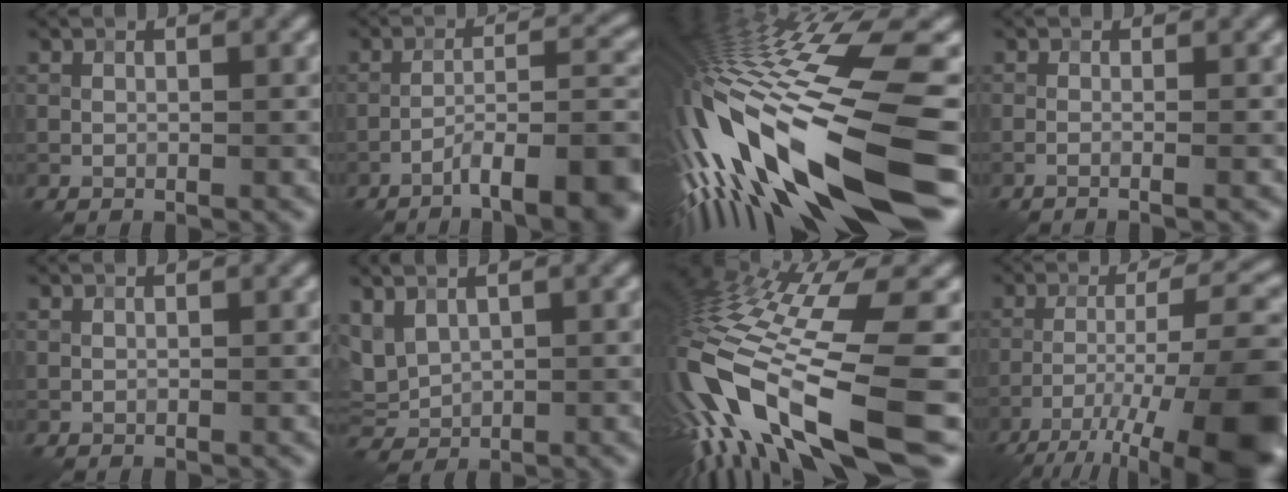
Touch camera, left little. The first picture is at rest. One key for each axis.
{"total": 9.2, "fx": -5.6, "fy": 2.0, "fz": 7.0, "tx": -0.099, "ty": 0.013, "tz": -0.086}
{"total": 18.1, "fx": -4.8, "fy": 3.9, "fz": 17.0, "tx": -0.316, "ty": -0.013, "tz": -0.075}
{"total": 1.8, "fx": -0.5, "fy": 0.6, "fz": 1.6, "tx": -0.008, "ty": 0.001, "tz": -0.027}
{"total": 0.0}
{"total": 3.2, "fx": 1.5, "fy": 2.1, "fz": 1.8, "tx": -0.044, "ty": 0.002, "tz": 0.036}
{"total": 17.6, "fx": -6.5, "fy": 4.7, "fz": 15.6, "tx": -0.320, "ty": -0.031, "tz": -0.104}
{"total": 15.2, "fx": -8.0, "fy": 4.3, "fz": 12.1, "tx": -0.198, "ty": 0.000, "tz": -0.126}